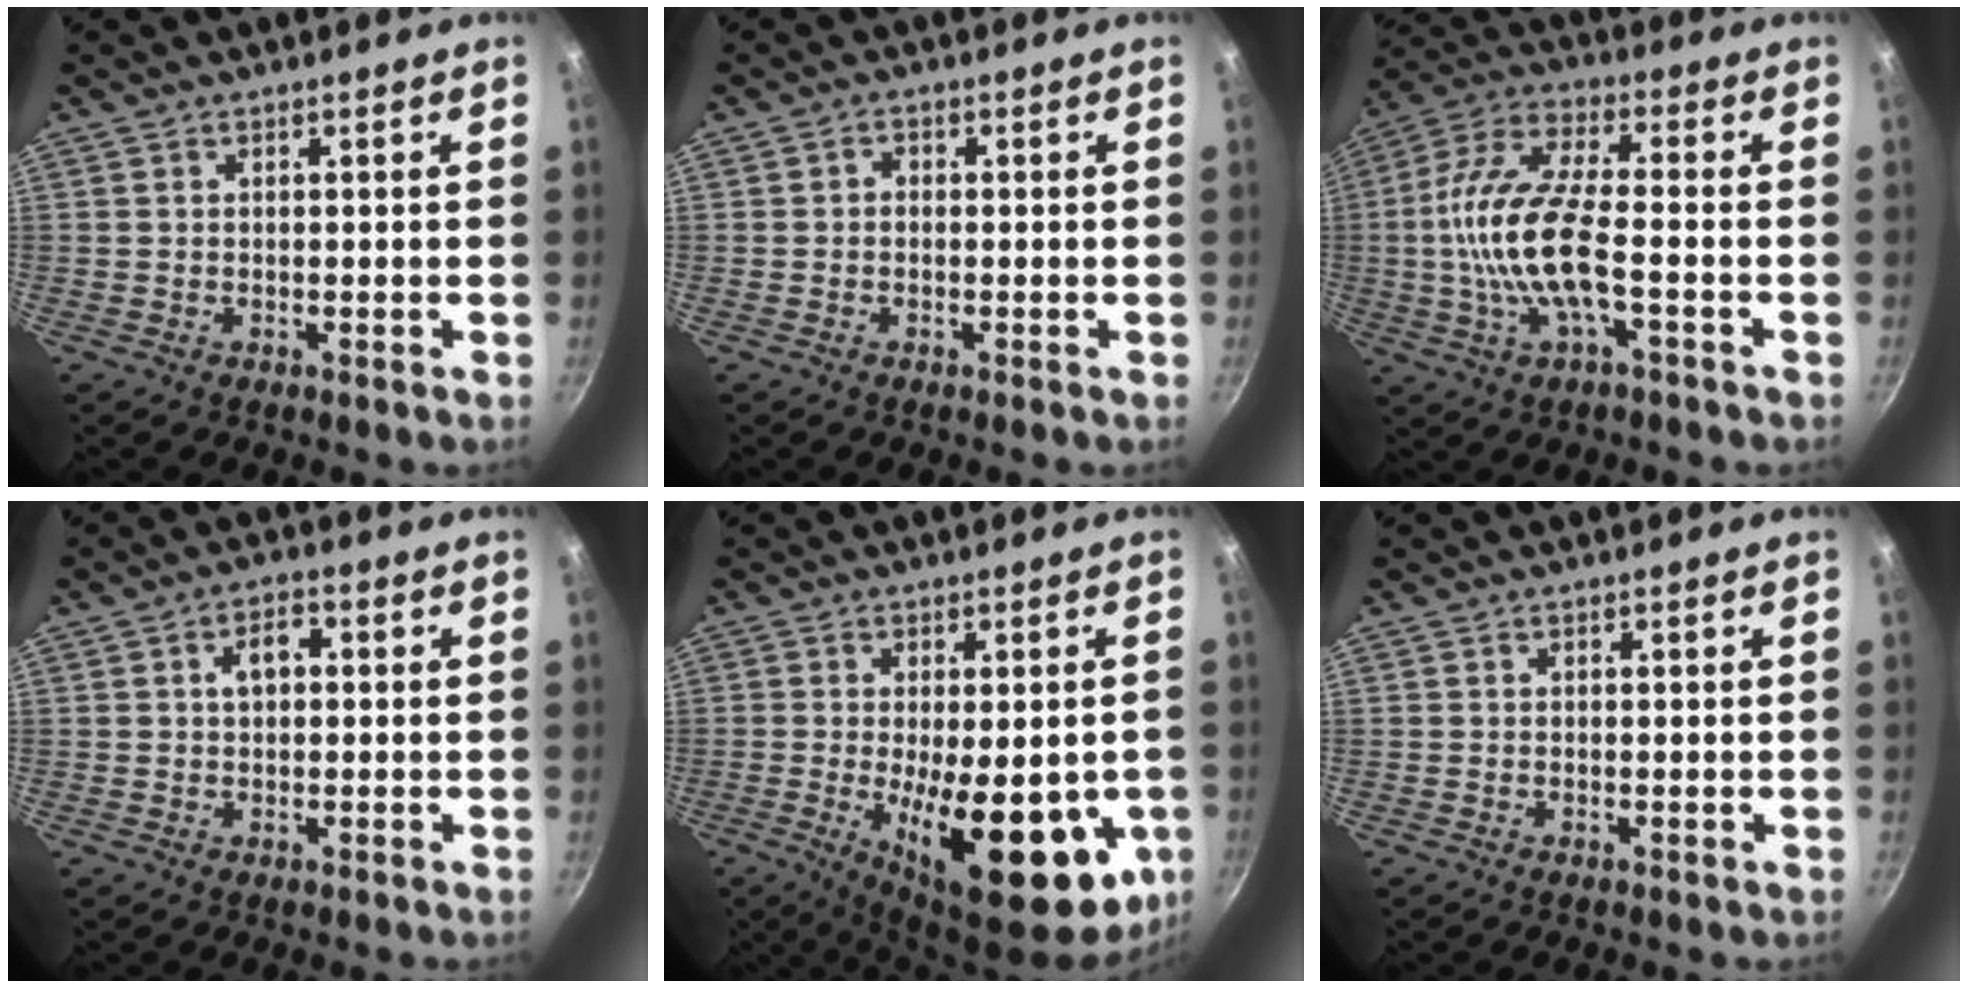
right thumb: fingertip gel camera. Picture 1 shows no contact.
{"total": 1.3, "force": [-0.3, 1.1, 0.7], "torque": [-0.010, 0.007, -0.007]}
{"total": 16.3, "force": [-2.7, 5.9, 15.0], "torque": [-0.303, 0.032, -0.068]}
{"total": 4.0, "force": [0.6, 2.7, 3.0], "torque": [-0.031, 0.013, 0.005]}
{"total": 21.3, "force": [-4.8, 8.6, 18.9], "torque": [-0.236, -0.015, -0.050]}
{"total": 0.0}